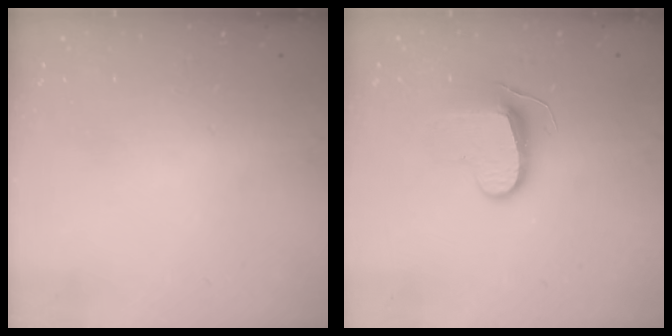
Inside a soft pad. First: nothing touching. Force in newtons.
{"total": 8.8, "press": 8.7, "slide": 0.5}